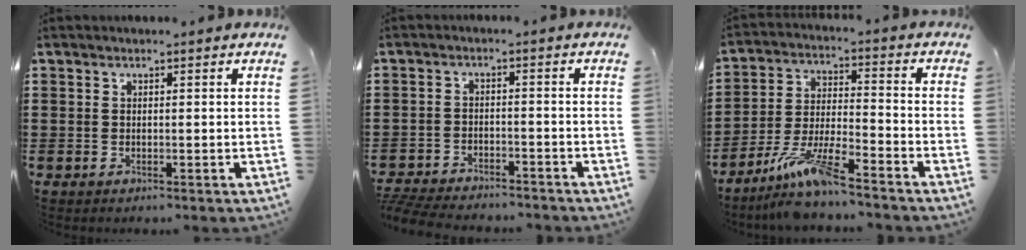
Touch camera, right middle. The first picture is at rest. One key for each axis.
{"total": 4.7, "fx": -4.6, "fy": 0.6, "fz": 0.6, "tx": -0.022, "ty": 0.000, "tz": -0.098}
{"total": 9.2, "fx": -7.4, "fy": 0.5, "fz": 5.4, "tx": -0.120, "ty": -0.010, "tz": -0.147}